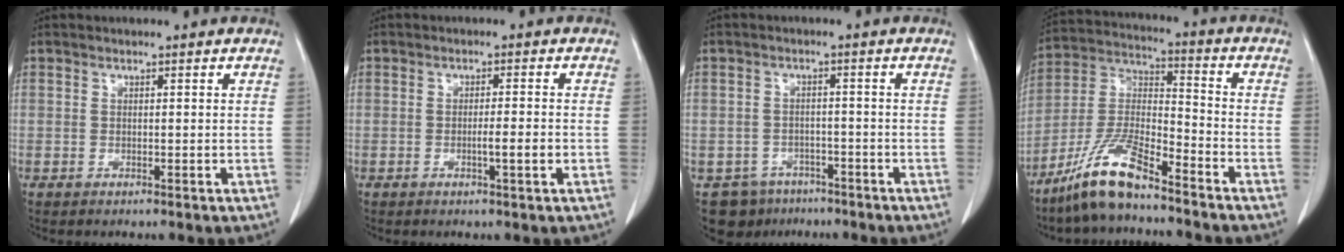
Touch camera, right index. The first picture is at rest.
{"total": 3.1, "force": [-0.8, 0.0, 3.0], "torque": [-0.049, -0.003, -0.014]}
{"total": 6.3, "force": [-4.2, 4.7, 0.5], "torque": [0.003, 0.010, -0.056]}
{"total": 11.4, "force": [-8.7, 1.9, 7.2], "torque": [-0.153, -0.003, -0.168]}